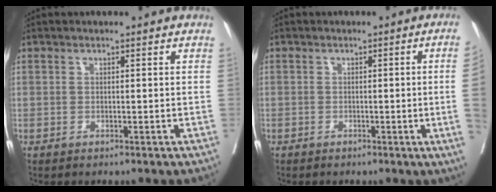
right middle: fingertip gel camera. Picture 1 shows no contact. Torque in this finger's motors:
{"motor_torque": [0.11, -0.26, -0.76, -0.21]}